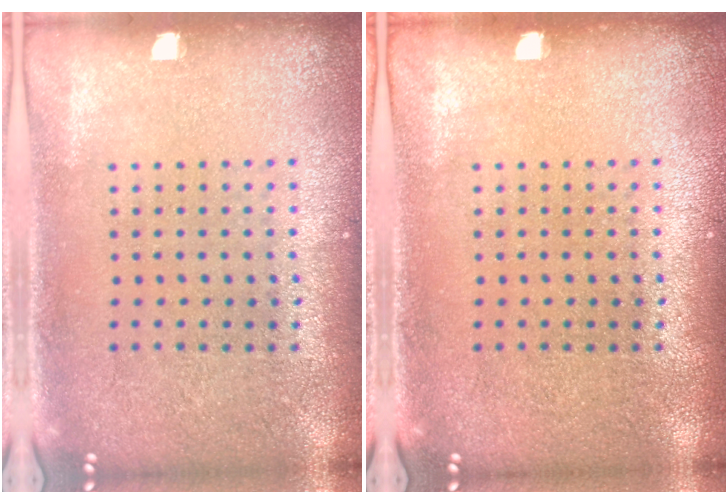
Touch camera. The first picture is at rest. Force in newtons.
{"total": 0.0}